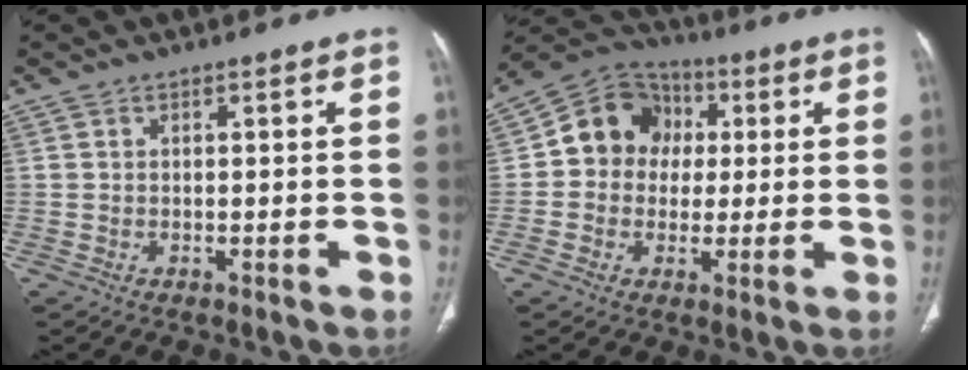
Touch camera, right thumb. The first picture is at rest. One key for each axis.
{"total": 11.7, "fx": 1.2, "fy": 10.5, "fz": 5.1, "tx": -0.050, "ty": 0.021, "tz": 0.009}